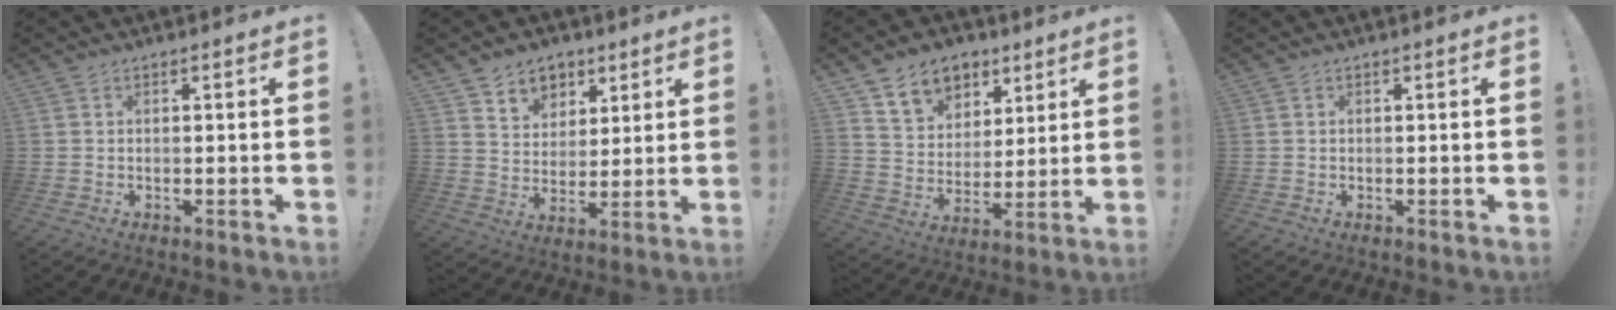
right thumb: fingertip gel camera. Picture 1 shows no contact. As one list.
[{"total": 8.6, "force": [5.5, 6.5, 1.6], "torque": [-0.022, -0.042, 0.107]}, {"total": 12.8, "force": [7.8, 9.2, 4.1], "torque": [-0.060, -0.047, 0.150]}, {"total": 0.0}]